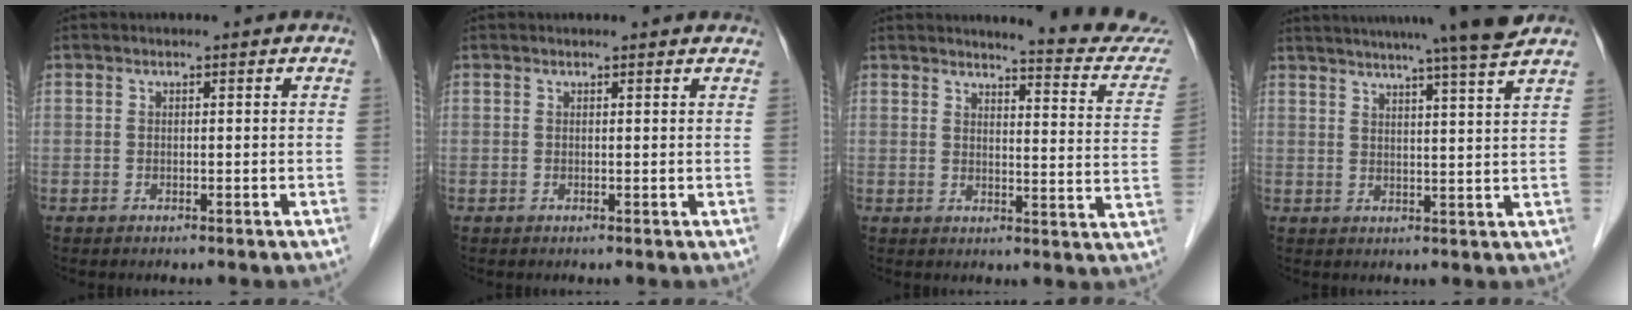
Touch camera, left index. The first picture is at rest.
{"total": 2.9, "force": [2.8, 0.6, 0.6], "torque": [-0.013, 0.010, 0.021]}
{"total": 13.0, "force": [12.7, 0.0, 2.8], "torque": [-0.026, -0.082, 0.127]}
{"total": 15.2, "force": [13.3, -1.7, 7.1], "torque": [-0.120, -0.015, 0.170]}